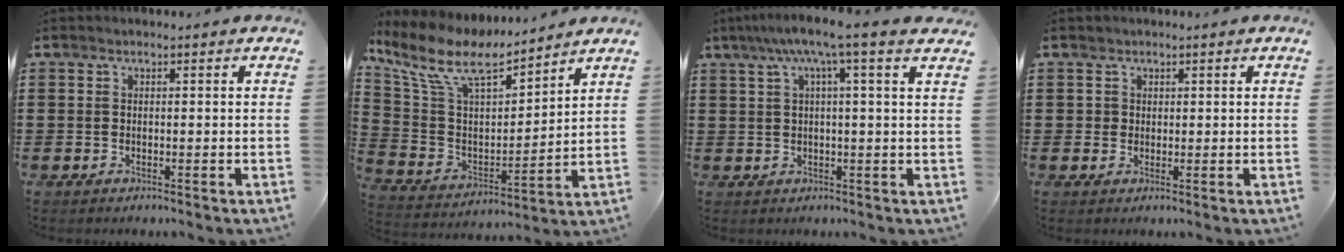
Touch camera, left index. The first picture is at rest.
{"total": 10.1, "force": [7.7, 3.4, 5.5], "torque": [-0.142, -0.040, 0.131]}
{"total": 5.7, "force": [3.2, -0.5, 4.8], "torque": [-0.101, -0.005, 0.050]}
{"total": 1.6, "force": [0.8, 1.4, 0.0], "torque": [-0.006, 0.006, 0.015]}